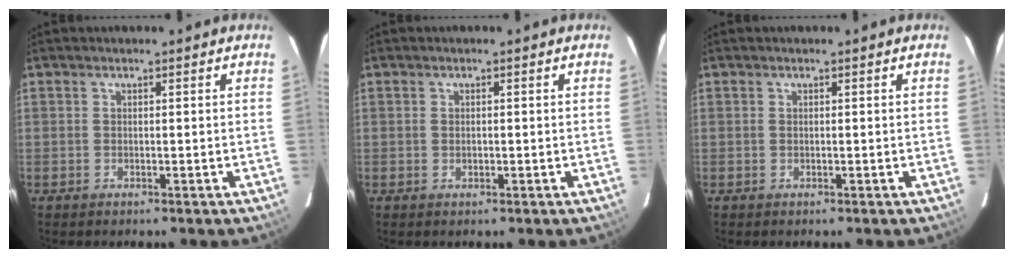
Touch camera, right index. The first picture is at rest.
{"total": 0.7, "force": [-0.1, 0.5, 0.4], "torque": [-0.006, 0.000, -0.001]}
{"total": 0.0}